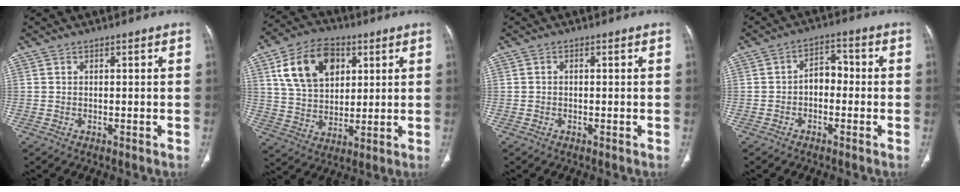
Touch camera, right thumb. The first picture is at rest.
{"total": 15.7, "force": [5.8, 10.9, 9.8], "torque": [-0.146, -0.006, 0.107]}
{"total": 0.6, "force": [-0.1, 0.4, 0.3], "torque": [-0.005, 0.001, -0.005]}
{"total": 4.9, "force": [-0.9, 3.4, 3.4], "torque": [-0.034, 0.025, -0.026]}